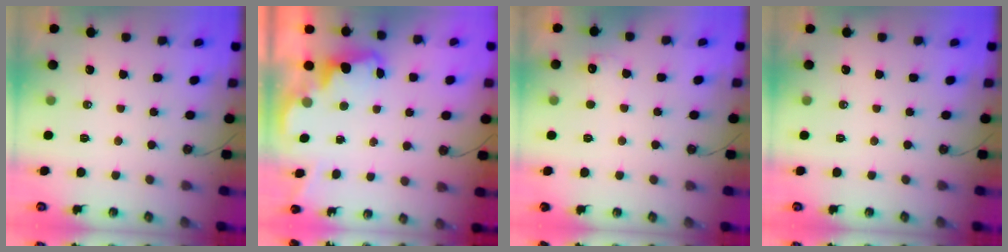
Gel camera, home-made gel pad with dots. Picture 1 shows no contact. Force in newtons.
{"total": 1.5, "press": 1.4, "slide": 0.7}
{"total": 5.7, "press": 5.5, "slide": 1.4}
{"total": 0.0}